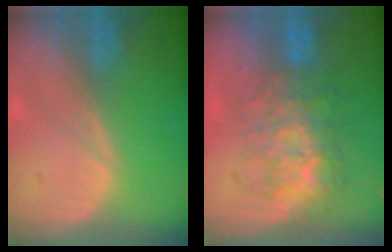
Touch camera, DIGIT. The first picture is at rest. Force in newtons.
{"total": 7.8, "press": 7.7, "slide": 1.5}